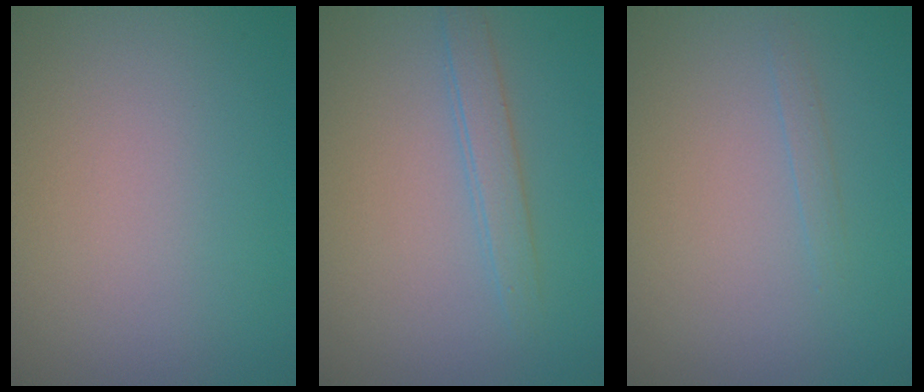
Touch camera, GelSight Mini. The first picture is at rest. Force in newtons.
{"total": 1.9, "press": 1.9, "slide": 0.1}
{"total": 0.7, "press": 0.7, "slide": 0.0}